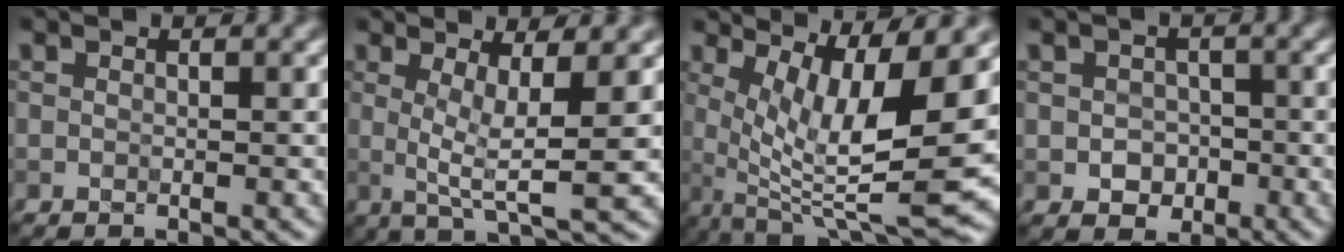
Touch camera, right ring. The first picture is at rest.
{"total": 4.8, "force": [0.9, 0.8, 4.6], "torque": [-0.078, -0.005, 0.014]}
{"total": 10.6, "force": [1.4, 2.8, 10.1], "torque": [-0.165, -0.012, 0.033]}
{"total": 2.2, "force": [-0.5, 2.0, 0.8], "torque": [-0.005, 0.000, -0.012]}